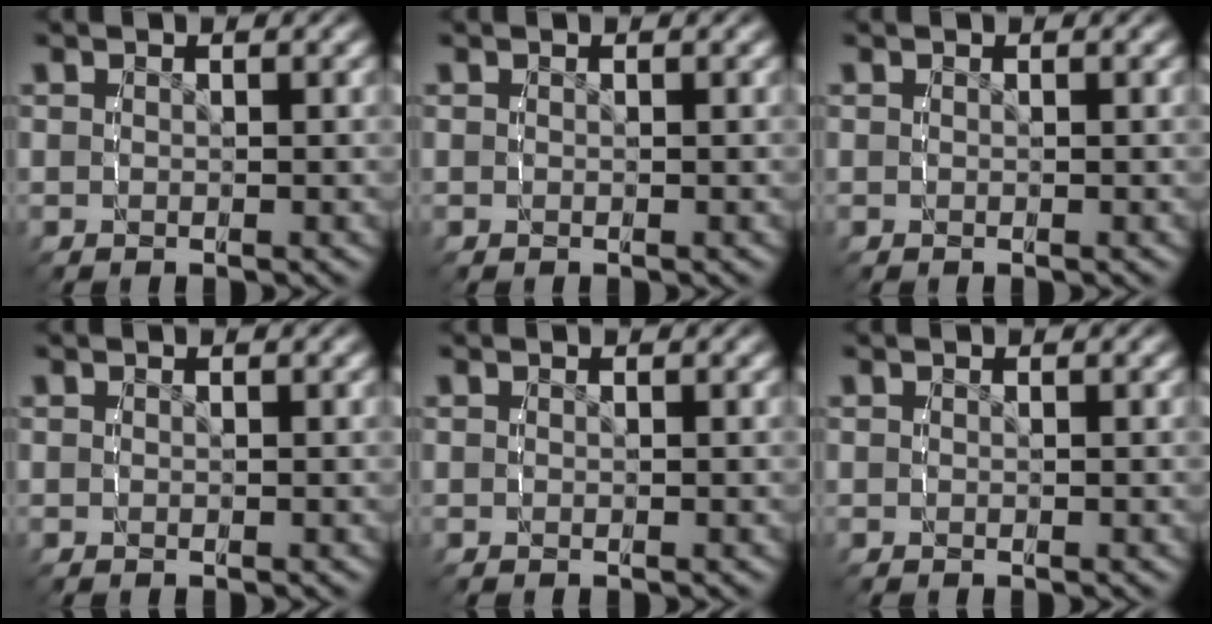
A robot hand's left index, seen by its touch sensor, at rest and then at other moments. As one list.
[{"total": 0.0}, {"total": 0.0}, {"total": 0.0}, {"total": 0.0}, {"total": 0.0}]